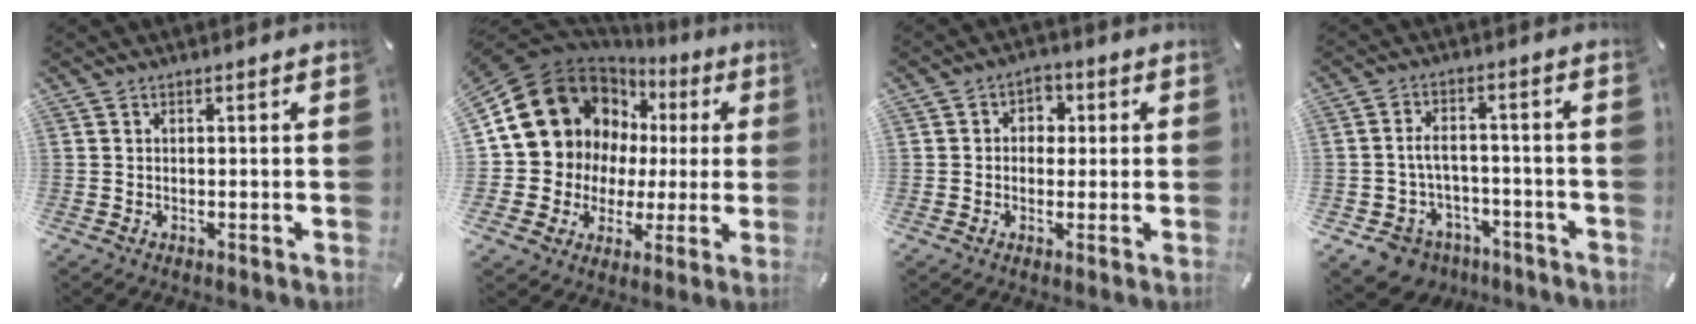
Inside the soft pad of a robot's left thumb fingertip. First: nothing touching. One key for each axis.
{"total": 17.1, "fx": 6.6, "fy": 14.4, "fz": 6.4, "tx": -0.112, "ty": -0.050, "tz": 0.144}
{"total": 4.3, "fx": -0.4, "fy": 3.9, "fz": 1.6, "tx": -0.021, "ty": 0.012, "tz": -0.012}
{"total": 7.9, "fx": -3.0, "fy": 6.6, "fz": 3.2, "tx": -0.078, "ty": 0.021, "tz": -0.051}